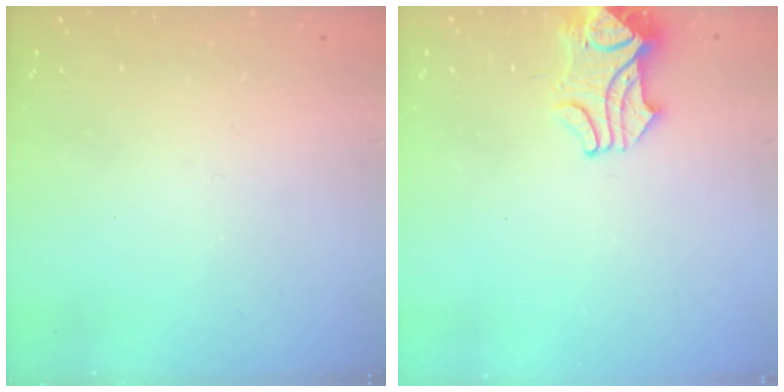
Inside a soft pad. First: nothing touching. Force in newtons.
{"total": 2.2, "press": 2.1, "slide": 0.5}